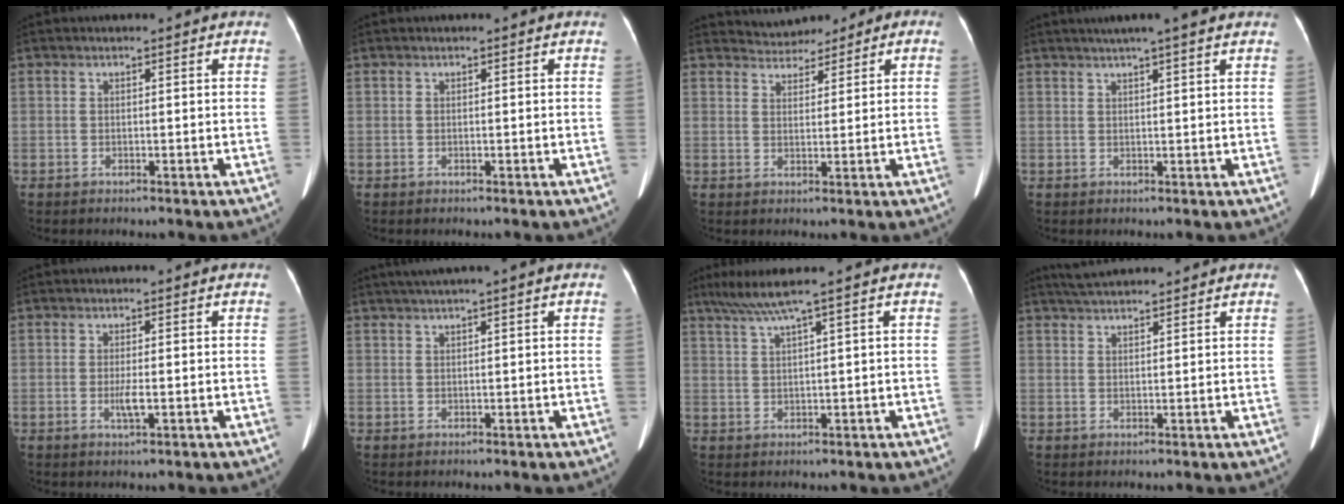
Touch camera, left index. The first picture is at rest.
{"total": 0.0}
{"total": 4.6, "force": [3.7, 2.7, 1.0], "torque": [-0.019, 0.026, 0.057]}
{"total": 6.6, "force": [5.4, -0.1, 3.9], "torque": [-0.059, 0.029, 0.072]}
{"total": 2.3, "force": [-0.5, 0.4, 2.2], "torque": [-0.044, -0.003, -0.007]}
{"total": 3.3, "force": [2.3, -0.6, 2.2], "torque": [-0.041, 0.022, 0.045]}
{"total": 4.2, "force": [2.8, -1.3, 2.9], "torque": [-0.068, 0.009, 0.060]}
{"total": 6.0, "force": [5.4, 0.6, 2.4], "torque": [-0.042, 0.038, 0.092]}